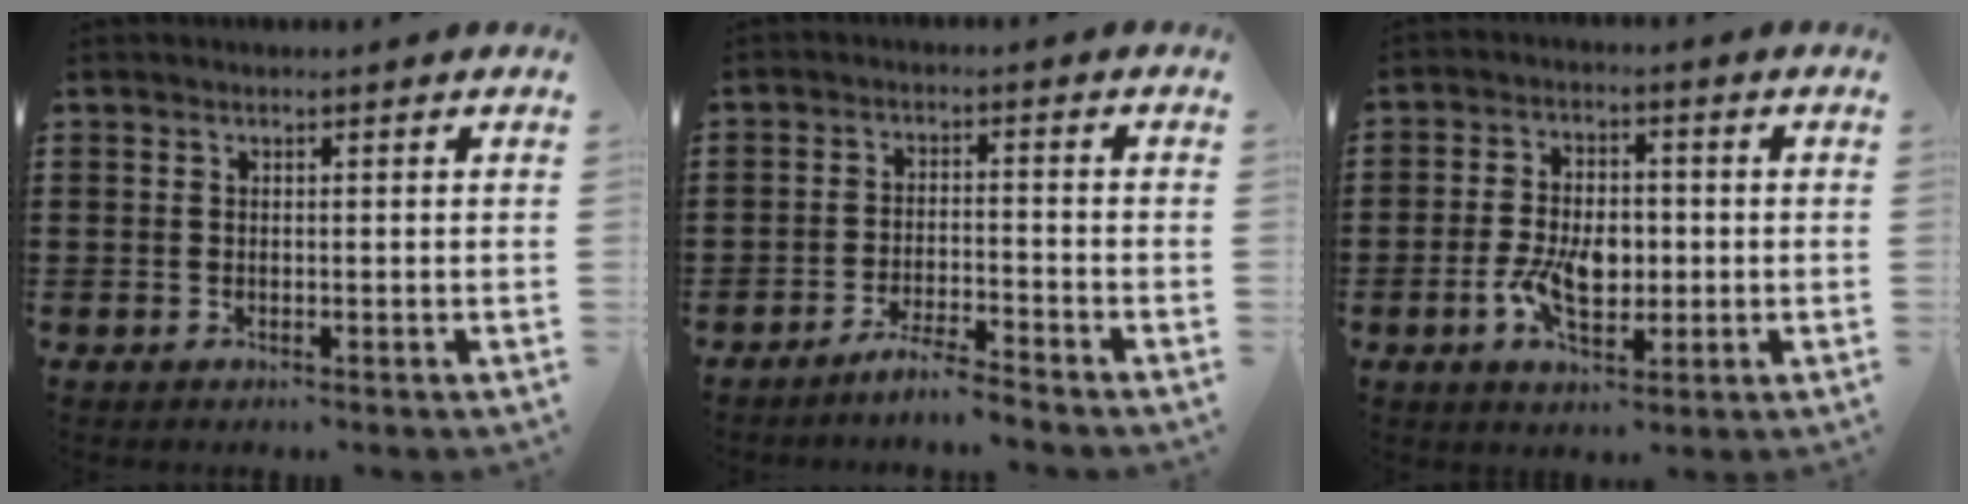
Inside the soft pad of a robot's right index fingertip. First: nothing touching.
{"total": 3.9, "force": [-3.7, -0.2, 1.3], "torque": [-0.029, -0.002, -0.074]}
{"total": 7.6, "force": [-1.4, 4.6, 5.9], "torque": [-0.115, 0.005, -0.028]}